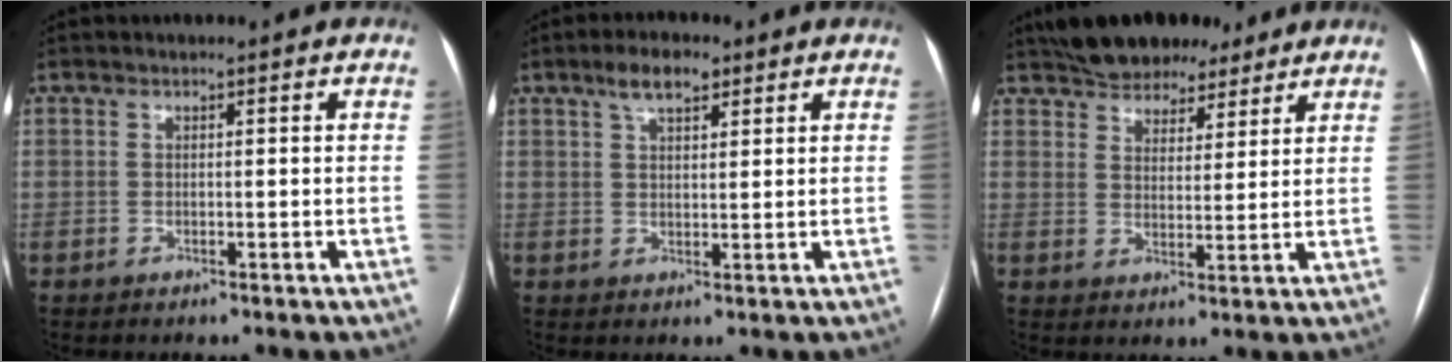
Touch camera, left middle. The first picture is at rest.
{"total": 5.1, "force": [3.3, 2.3, 3.2], "torque": [-0.062, 0.013, 0.058]}
{"total": 11.7, "force": [9.6, 5.5, 4.0], "torque": [-0.064, 0.029, 0.149]}